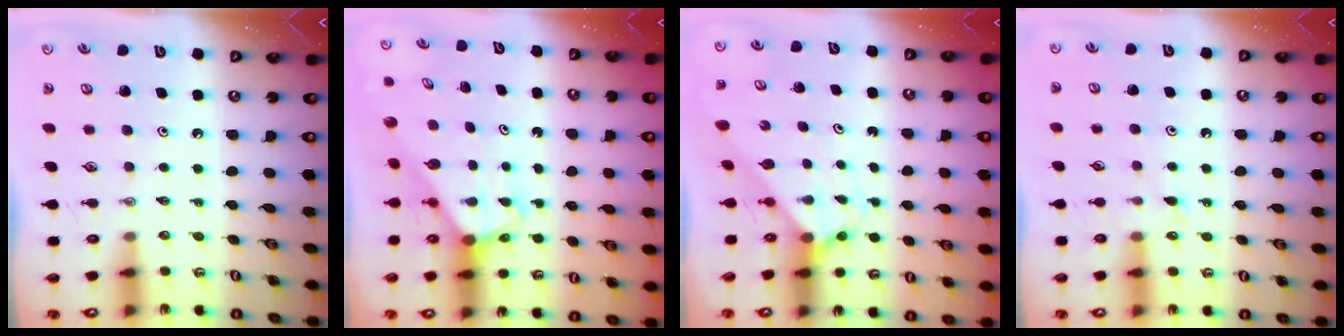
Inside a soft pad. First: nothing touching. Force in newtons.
{"total": 2.2, "press": 2.2, "slide": 0.1}
{"total": 2.3, "press": 2.3, "slide": 0.2}
{"total": 5.6, "press": 5.6, "slide": 0.6}